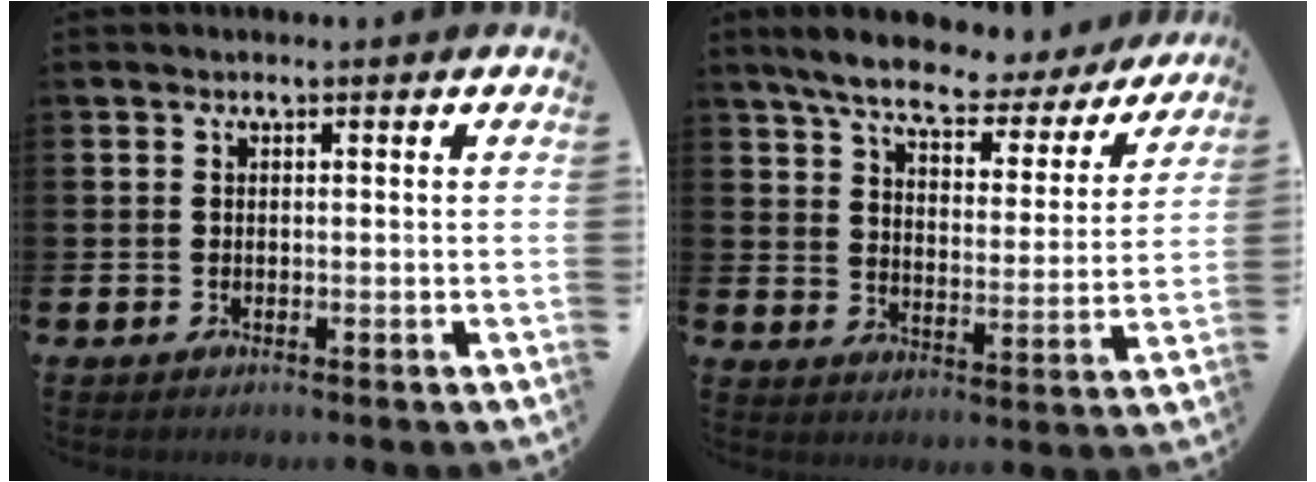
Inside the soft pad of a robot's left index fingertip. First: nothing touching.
{"total": 7.9, "force": [7.0, 1.6, 3.2], "torque": [-0.090, -0.045, 0.118]}